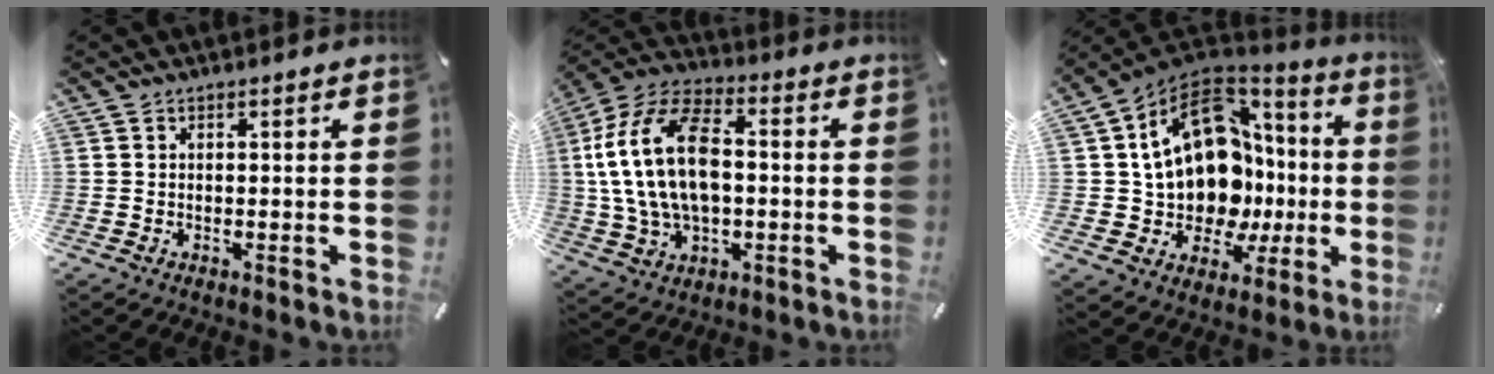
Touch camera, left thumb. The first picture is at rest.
{"total": 18.1, "force": [0.3, 12.0, 13.6], "torque": [-0.309, 0.010, 0.002]}
{"total": 21.2, "force": [3.0, 15.7, 13.8], "torque": [-0.261, -0.035, 0.070]}